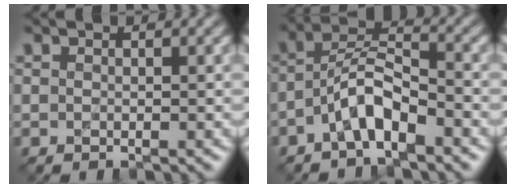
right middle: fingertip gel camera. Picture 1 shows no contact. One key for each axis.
{"total": 4.1, "fx": -2.5, "fy": 1.2, "fz": 3.0, "tx": -0.057, "ty": 0.016, "tz": -0.051}